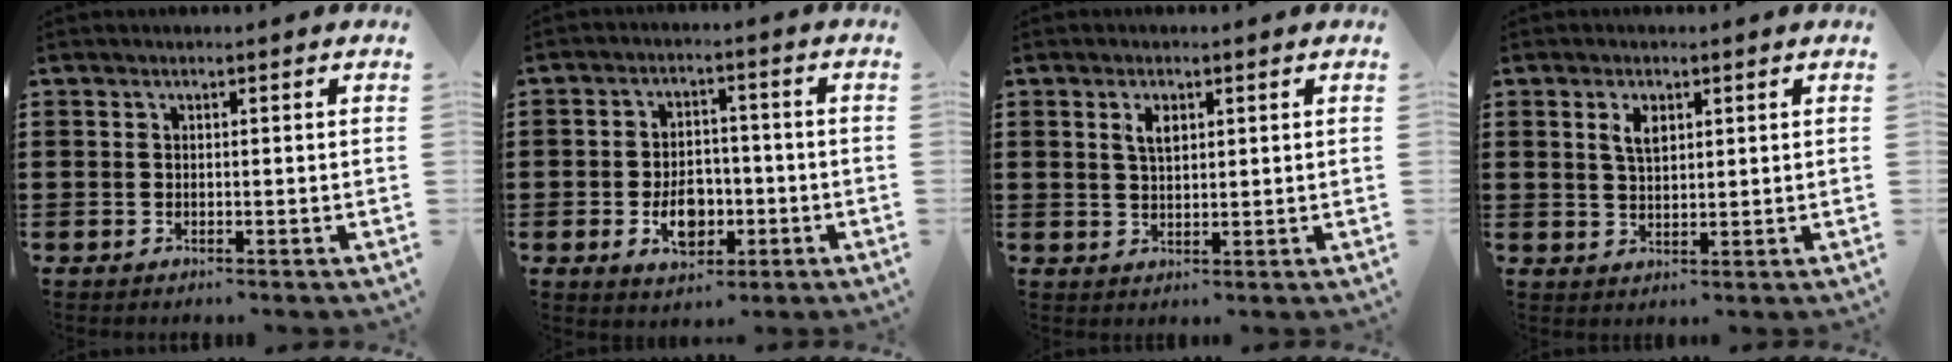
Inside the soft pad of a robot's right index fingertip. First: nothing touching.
{"total": 6.1, "force": [-1.7, 4.1, 4.2], "torque": [-0.057, -0.002, -0.036]}
{"total": 2.7, "force": [1.2, 1.3, 2.1], "torque": [-0.046, 0.005, 0.020]}
{"total": 3.1, "force": [1.5, 1.5, 2.3], "torque": [-0.050, 0.005, 0.026]}